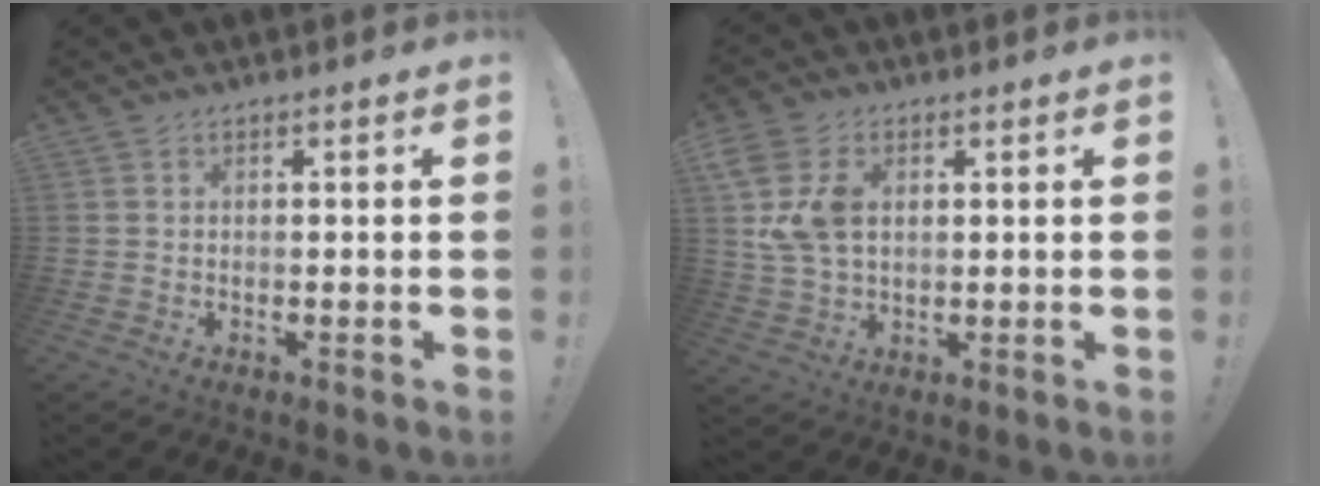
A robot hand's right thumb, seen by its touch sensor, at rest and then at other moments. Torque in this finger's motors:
{"motor_torque": [0.74, 1.09, 0.04, -0.10, 0.00]}